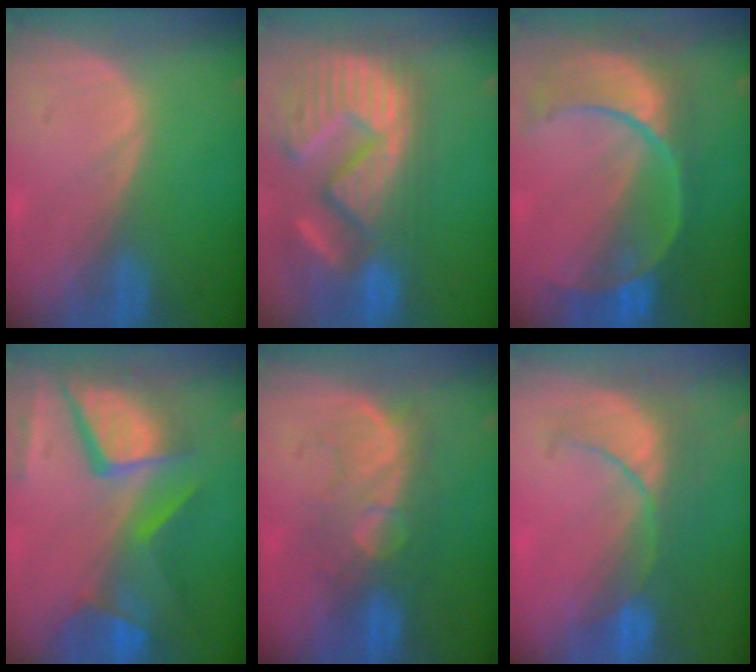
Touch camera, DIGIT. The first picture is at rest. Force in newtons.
{"total": 15.1, "press": 12.4, "slide": 8.6}
{"total": 11.2, "press": 9.4, "slide": 6.1}
{"total": 12.1, "press": 9.9, "slide": 6.9}
{"total": 8.2, "press": 7.8, "slide": 2.5}
{"total": 7.8, "press": 7.7, "slide": 1.6}